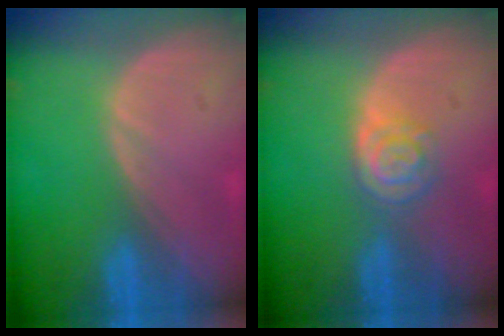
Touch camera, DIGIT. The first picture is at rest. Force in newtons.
{"total": 4.2, "press": 3.8, "slide": 1.8}